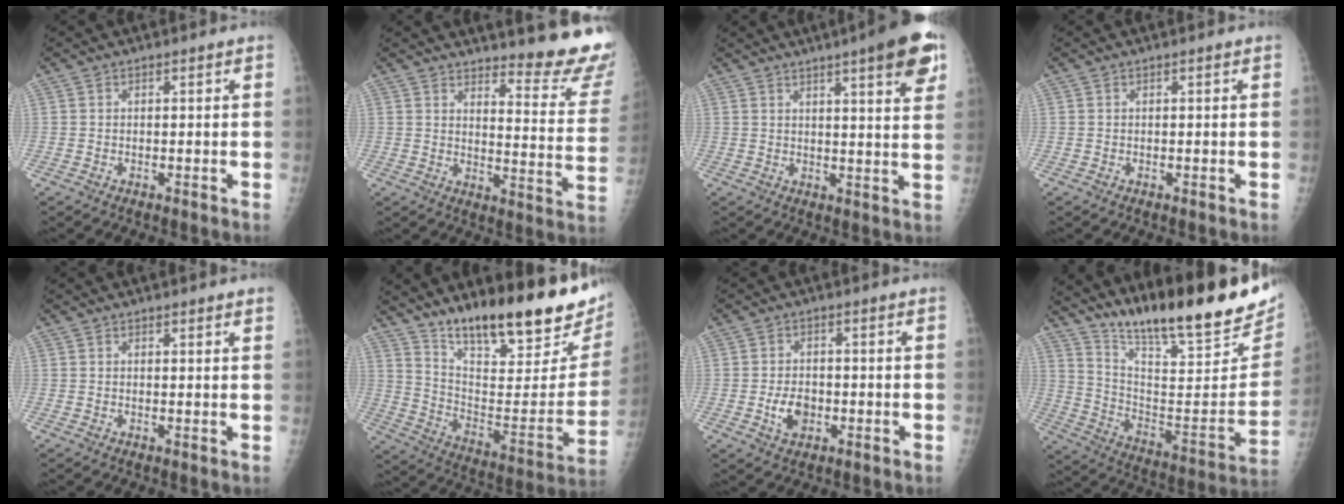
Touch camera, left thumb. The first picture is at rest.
{"total": 14.4, "force": [12.9, 1.8, 6.2], "torque": [-0.055, -0.146, 0.153]}
{"total": 11.7, "force": [6.5, 1.9, 9.5], "torque": [-0.108, -0.025, 0.079]}
{"total": 0.0}
{"total": 1.4, "force": [1.0, 0.3, 0.8], "torque": [-0.004, -0.001, 0.011]}
{"total": 28.3, "force": [19.6, 7.9, 18.9], "torque": [-0.256, -0.080, 0.300]}
{"total": 4.7, "force": [-1.3, 3.2, 3.2], "torque": [-0.048, 0.004, -0.019]}
{"total": 27.2, "force": [20.8, 5.3, 16.8], "torque": [-0.235, -0.105, 0.323]}